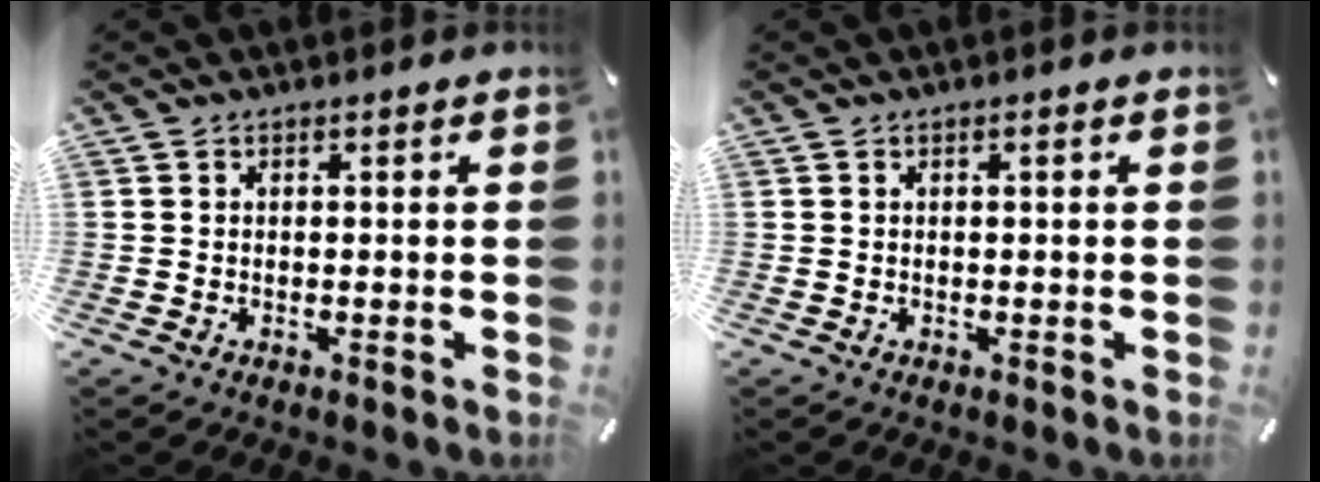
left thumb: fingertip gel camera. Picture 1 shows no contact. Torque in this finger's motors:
{"motor_torque": [-0.37, -0.22, -0.14, 0.02, 0.05]}